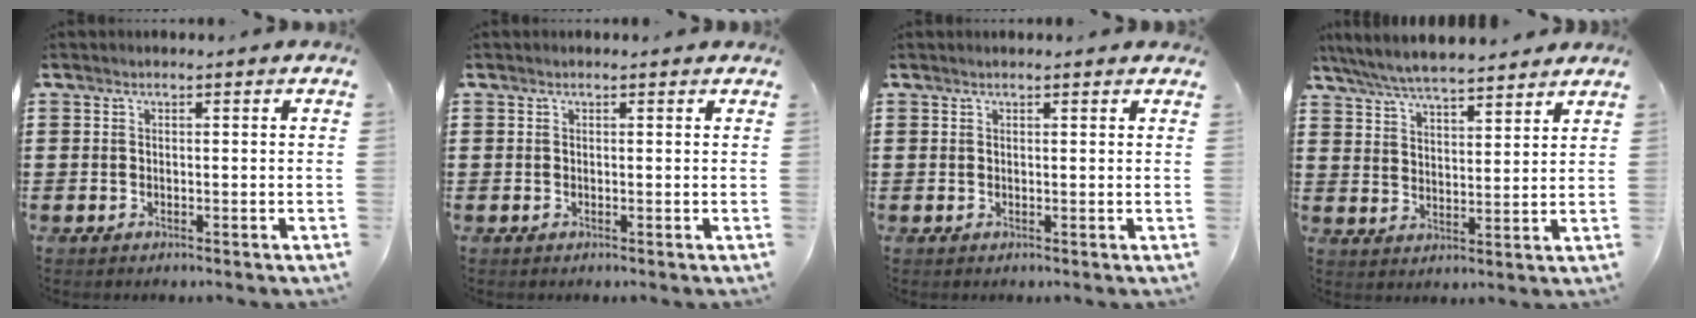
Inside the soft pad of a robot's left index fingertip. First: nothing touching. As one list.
[{"total": 0.0}, {"total": 0.7, "force": [0.5, 0.2, 0.4], "torque": [-0.009, 0.003, 0.010]}, {"total": 6.4, "force": [6.1, 0.6, 1.9], "torque": [-0.061, -0.022, 0.109]}]